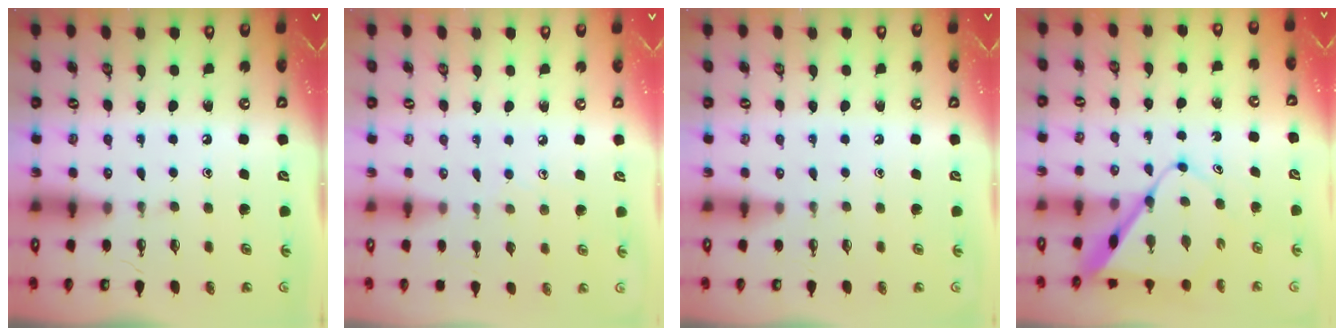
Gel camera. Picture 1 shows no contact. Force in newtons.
{"total": 5.3, "press": 5.3, "slide": 0.5}
{"total": 0.0}
{"total": 8.9, "press": 8.9, "slide": 0.6}